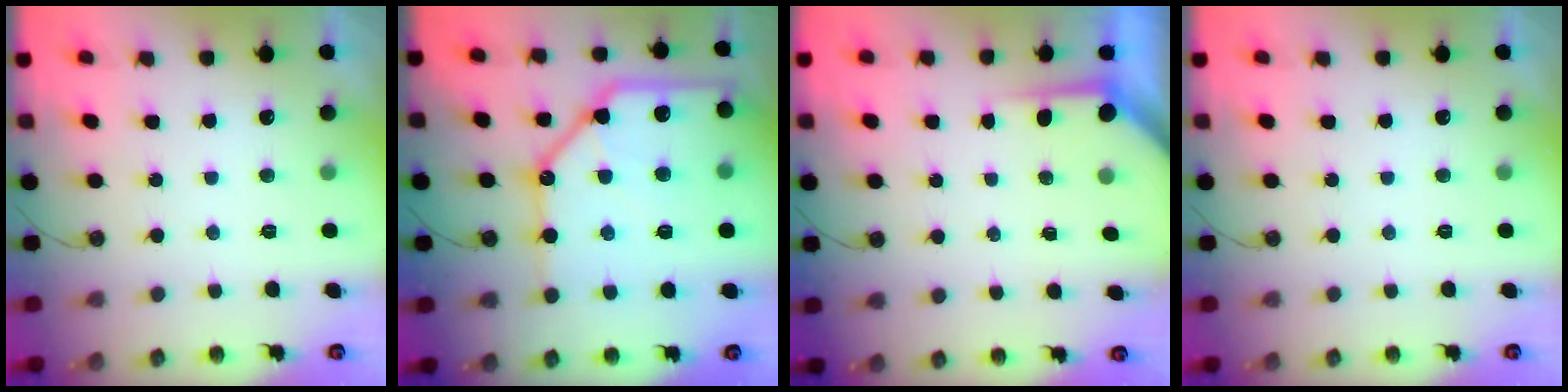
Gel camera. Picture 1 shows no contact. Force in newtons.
{"total": 24.1, "press": 23.9, "slide": 3.0}
{"total": 3.5, "press": 3.4, "slide": 0.3}
{"total": 0.0}